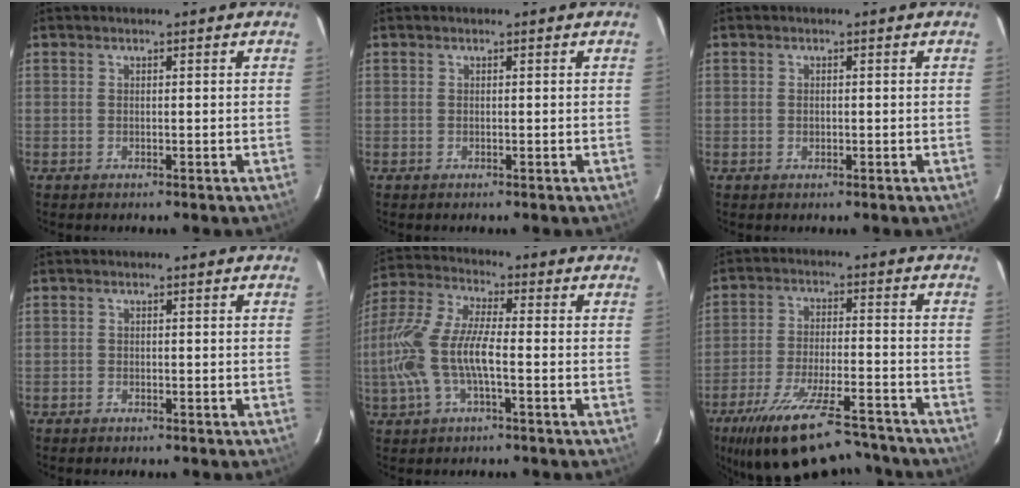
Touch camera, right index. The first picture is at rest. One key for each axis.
{"total": 0.0}
{"total": 0.6, "fx": -0.2, "fy": 0.6, "fz": 0.3, "tx": -0.003, "ty": 0.000, "tz": -0.002}
{"total": 0.8, "fx": -0.7, "fy": 0.4, "fz": 0.0, "tx": -0.004, "ty": 0.002, "tz": -0.013}
{"total": 13.3, "fx": -2.9, "fy": 4.3, "fz": 12.2, "tx": -0.265, "ty": 0.001, "tz": -0.059}
{"total": 21.9, "fx": -17.9, "fy": 5.5, "fz": 11.3, "tx": -0.217, "ty": -0.037, "tz": -0.272}